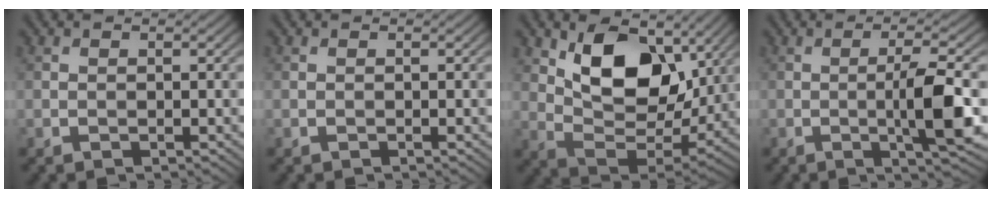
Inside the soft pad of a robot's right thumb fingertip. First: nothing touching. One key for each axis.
{"total": 0.0}
{"total": 12.0, "fx": 4.9, "fy": 7.1, "fz": 8.3, "tx": -0.150, "ty": -0.011, "tz": 0.084}
{"total": 6.9, "fx": -1.0, "fy": 0.8, "fz": 6.8, "tx": -0.119, "ty": 0.008, "tz": -0.019}